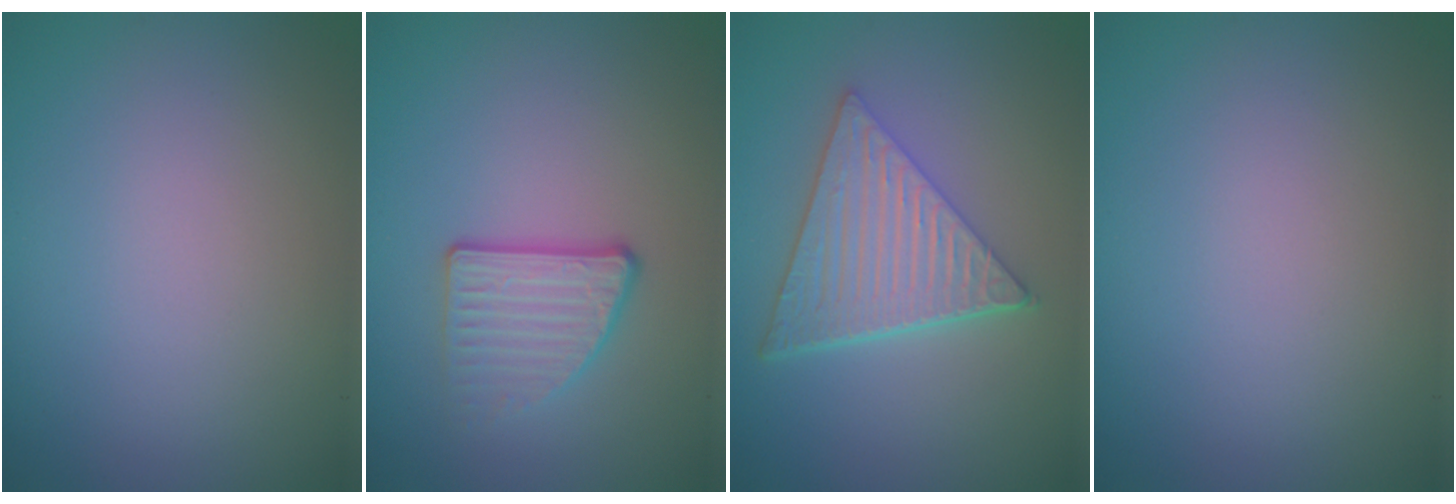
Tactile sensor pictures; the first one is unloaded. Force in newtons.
{"total": 3.0, "press": 2.3, "slide": 1.9}
{"total": 6.1, "press": 4.5, "slide": 4.1}
{"total": 0.0}